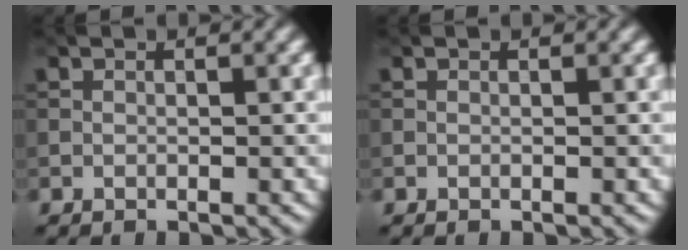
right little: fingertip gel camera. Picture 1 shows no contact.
{"total": 0.0}